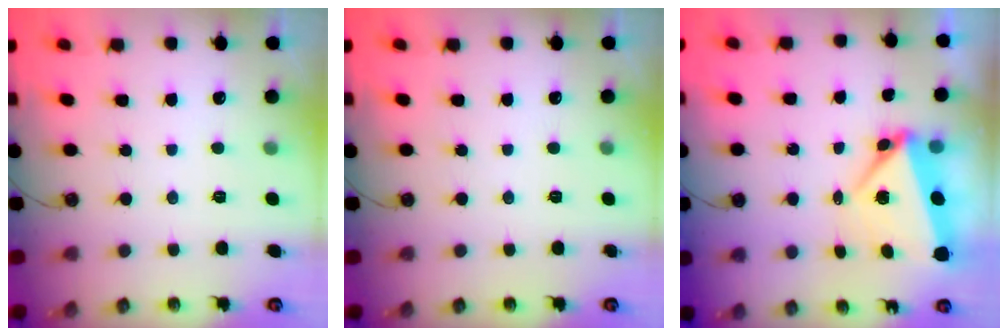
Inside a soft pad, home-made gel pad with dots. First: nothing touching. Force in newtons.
{"total": 0.0}
{"total": 5.4, "press": 5.2, "slide": 1.4}